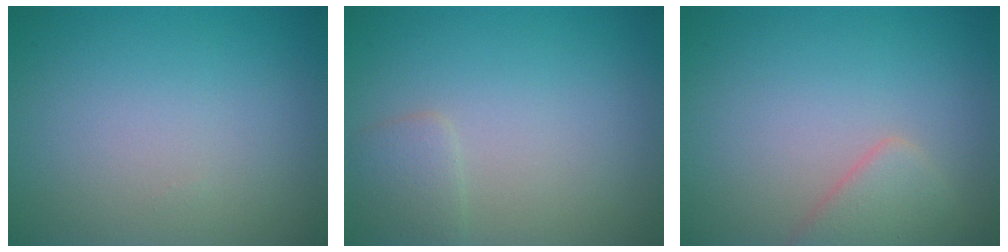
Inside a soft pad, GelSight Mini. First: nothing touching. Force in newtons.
{"total": 1.5, "press": 1.5, "slide": 0.0}
{"total": 2.3, "press": 2.3, "slide": 0.1}